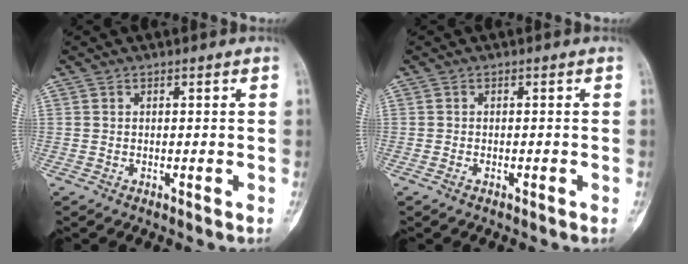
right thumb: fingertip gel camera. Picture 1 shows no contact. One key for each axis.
{"total": 0.7, "fx": -0.5, "fy": 0.3, "fz": 0.5, "tx": -0.013, "ty": 0.002, "tz": -0.006}